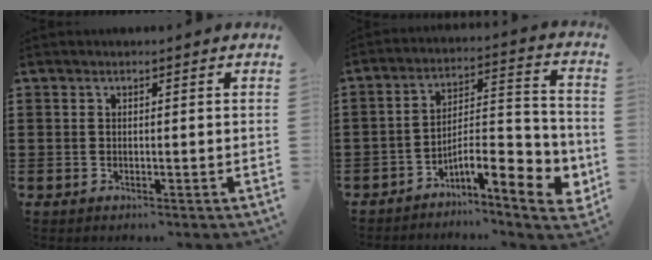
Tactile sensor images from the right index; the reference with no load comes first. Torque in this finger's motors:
{"motor_torque": [1.29, -0.85, 0.34, 0.07]}